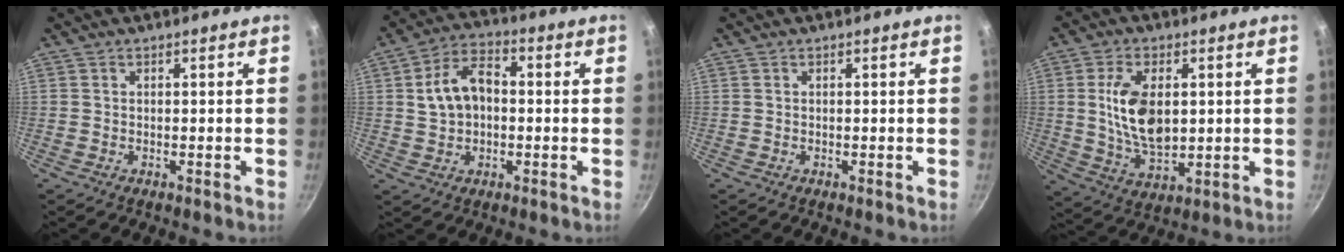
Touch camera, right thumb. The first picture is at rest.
{"total": 9.6, "force": [0.8, 6.5, 7.1], "torque": [-0.115, 0.026, 0.009]}
{"total": 0.0}
{"total": 12.4, "force": [1.7, 6.9, 10.1], "torque": [-0.177, -0.013, 0.041]}